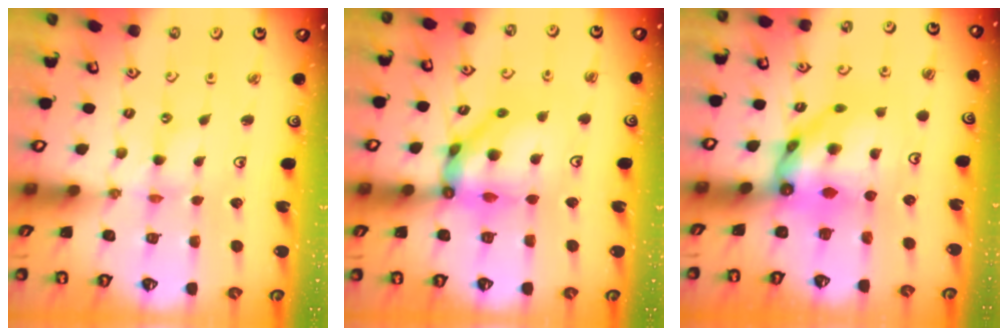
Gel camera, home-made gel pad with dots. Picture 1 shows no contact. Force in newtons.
{"total": 14.2, "press": 14.1, "slide": 1.9}
{"total": 11.2, "press": 11.1, "slide": 1.0}